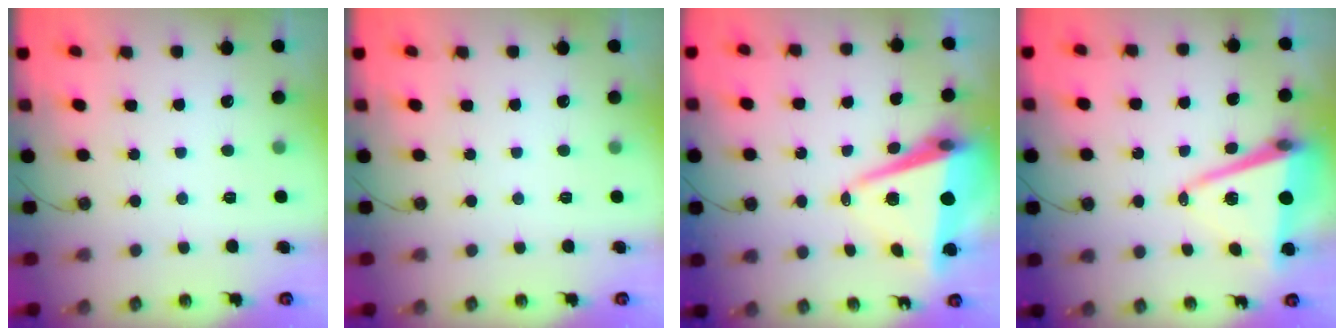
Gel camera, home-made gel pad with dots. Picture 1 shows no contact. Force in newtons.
{"total": 0.0}
{"total": 9.7, "press": 9.1, "slide": 3.2}
{"total": 11.2, "press": 10.5, "slide": 4.1}